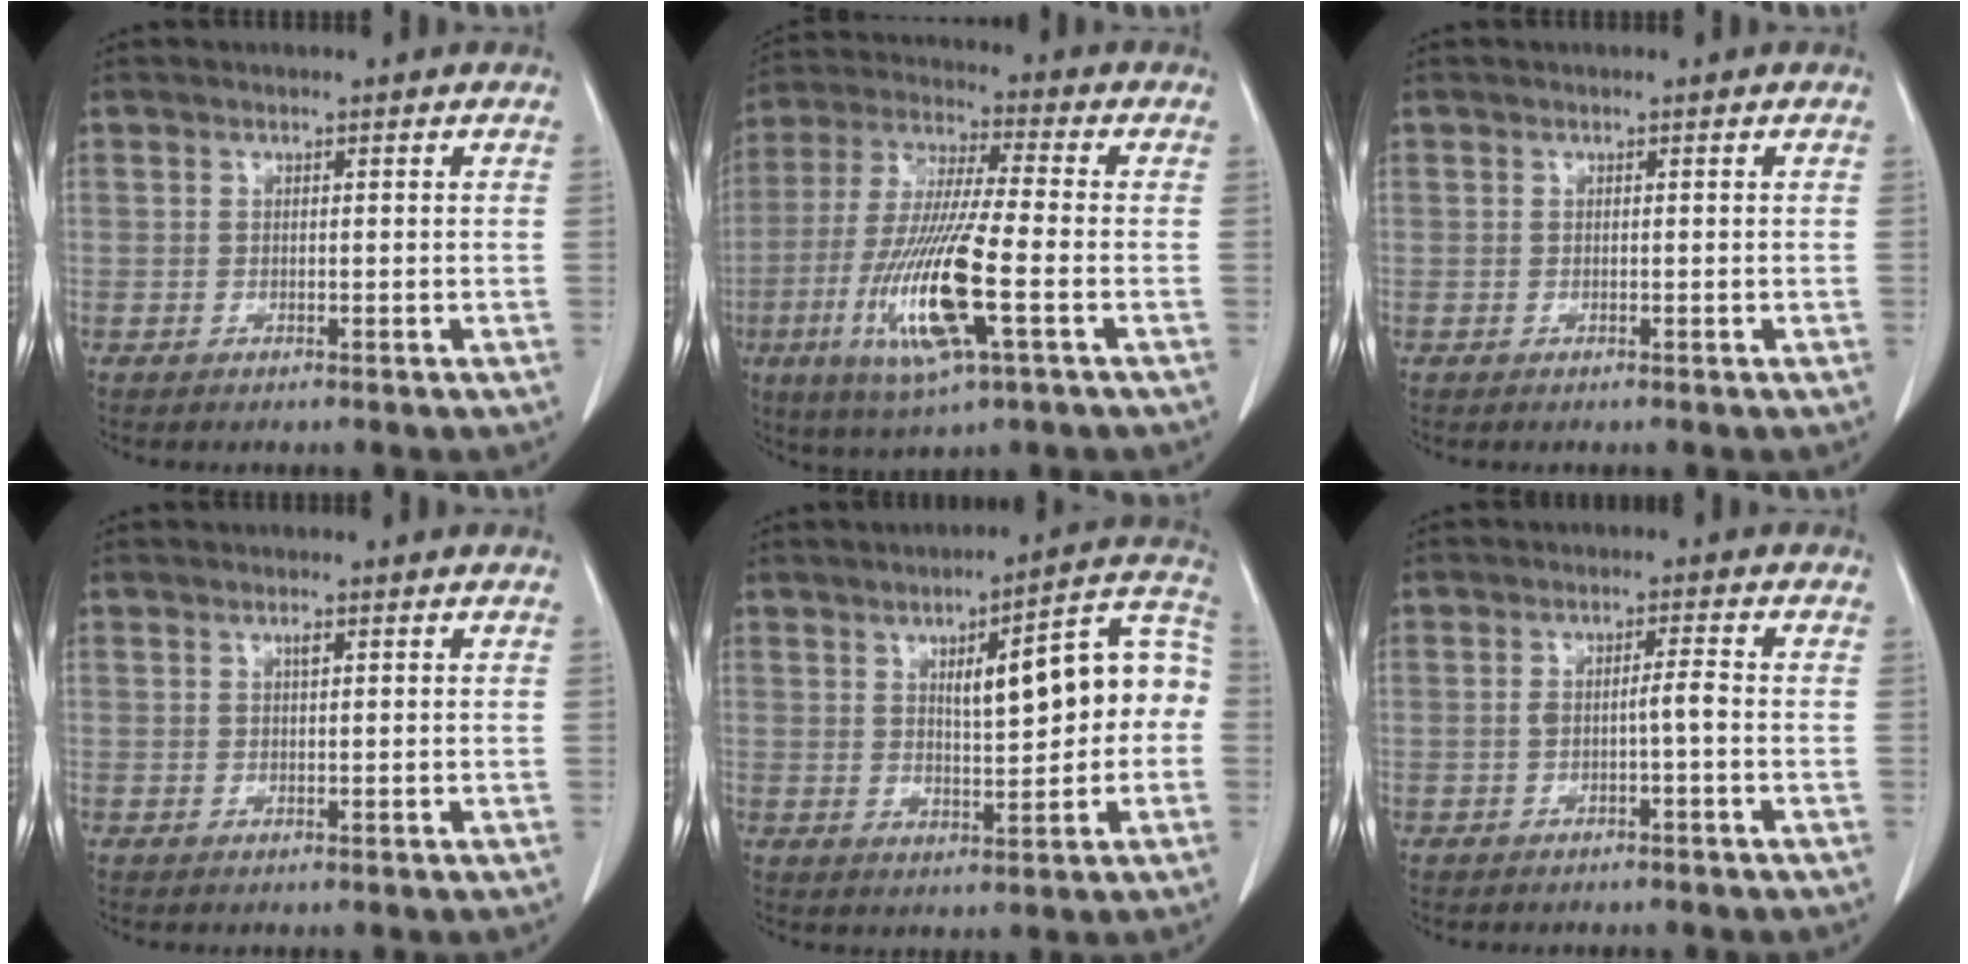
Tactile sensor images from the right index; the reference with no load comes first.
{"total": 16.1, "force": [-4.7, 1.4, 15.3], "torque": [-0.316, -0.022, -0.086]}
{"total": 0.0}
{"total": 0.9, "force": [0.5, 0.2, 0.7], "torque": [-0.011, -0.001, 0.008]}
{"total": 12.5, "force": [1.2, 3.1, 12.1], "torque": [-0.157, 0.040, 0.019]}
{"total": 2.7, "force": [-0.6, 0.1, 2.6], "torque": [-0.045, 0.006, -0.010]}